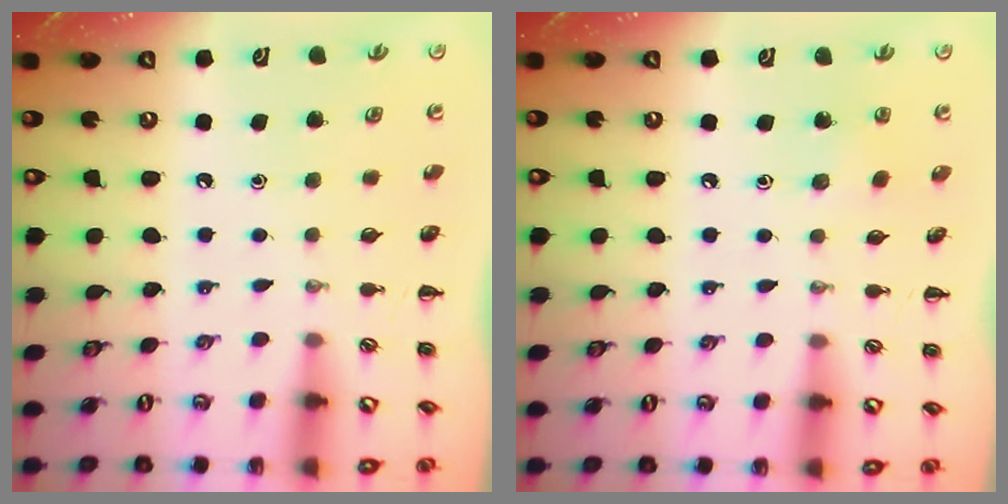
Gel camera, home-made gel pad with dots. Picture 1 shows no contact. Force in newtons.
{"total": 3.0, "press": 2.9, "slide": 0.9}